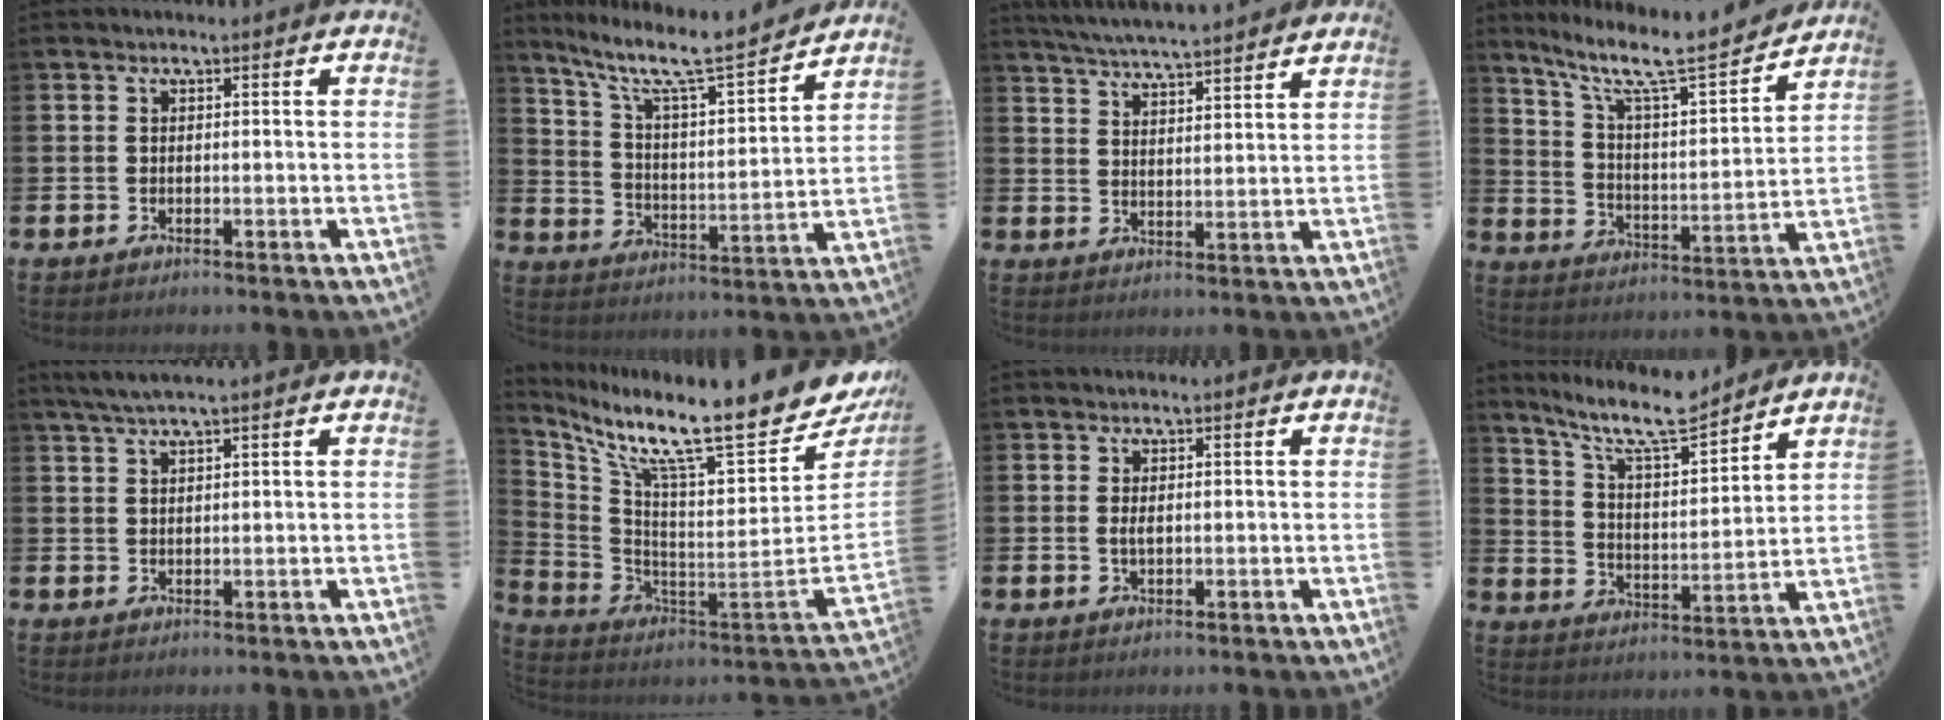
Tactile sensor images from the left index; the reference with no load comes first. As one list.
[{"total": 9.1, "force": [7.8, 0.9, 4.6], "torque": [-0.115, -0.058, 0.126]}, {"total": 5.7, "force": [5.6, -0.2, 0.8], "torque": [-0.038, -0.036, 0.099]}, {"total": 9.7, "force": [8.2, 1.2, 5.0], "torque": [-0.125, -0.058, 0.132]}, {"total": 2.8, "force": [2.3, 0.1, 1.6], "torque": [-0.040, 0.003, 0.042]}, {"total": 14.6, "force": [10.6, 2.9, 9.6], "torque": [-0.176, -0.104, 0.170]}, {"total": 1.3, "force": [0.2, 0.6, 1.2], "torque": [-0.021, 0.003, 0.002]}, {"total": 10.1, "force": [8.8, 1.7, 4.6], "torque": [-0.103, -0.050, 0.155]}]